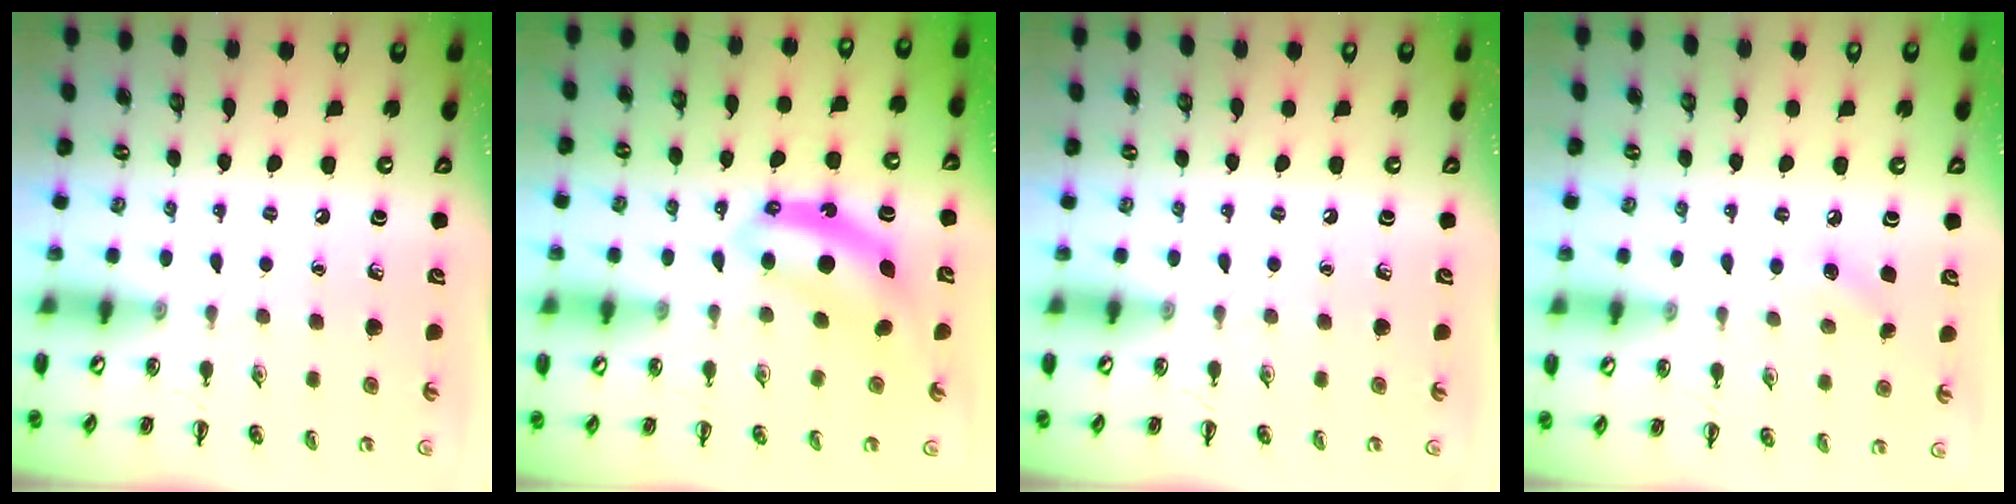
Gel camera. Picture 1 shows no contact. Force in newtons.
{"total": 7.1, "press": 7.1, "slide": 0.6}
{"total": 0.0}
{"total": 5.8, "press": 5.6, "slide": 1.6}